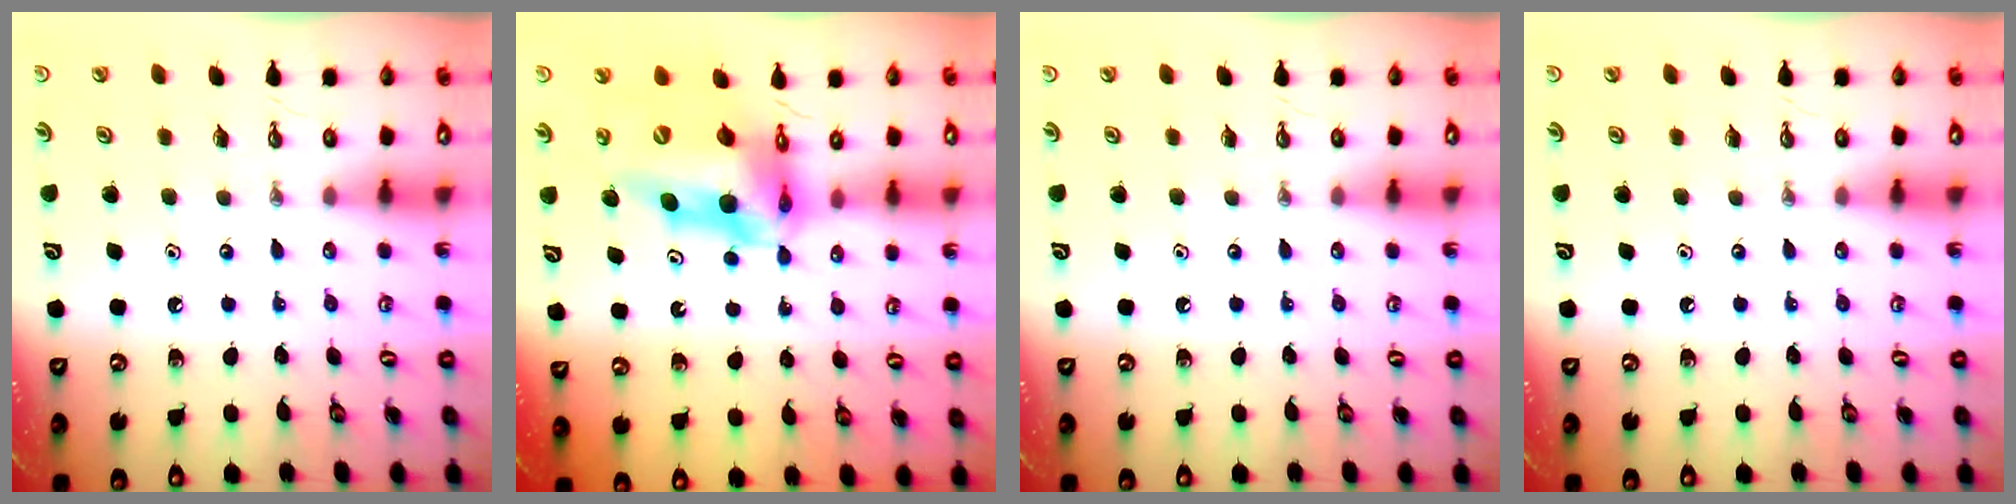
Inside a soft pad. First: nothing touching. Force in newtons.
{"total": 15.7, "press": 15.7, "slide": 1.6}
{"total": 0.0}
{"total": 0.0}